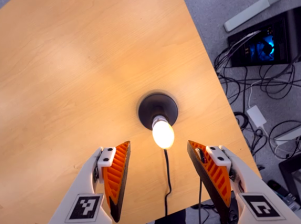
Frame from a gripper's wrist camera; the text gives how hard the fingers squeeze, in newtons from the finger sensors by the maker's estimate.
{"total": 0.0}